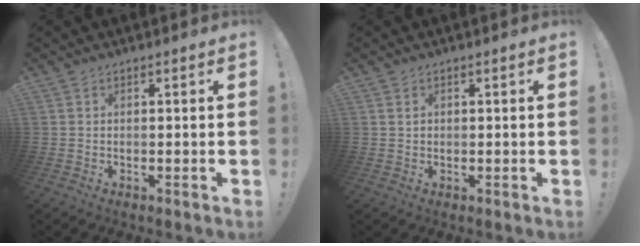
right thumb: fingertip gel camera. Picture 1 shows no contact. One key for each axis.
{"total": 1.1, "fx": 0.6, "fy": 0.8, "fz": 0.5, "tx": -0.007, "ty": 0.000, "tz": 0.010}